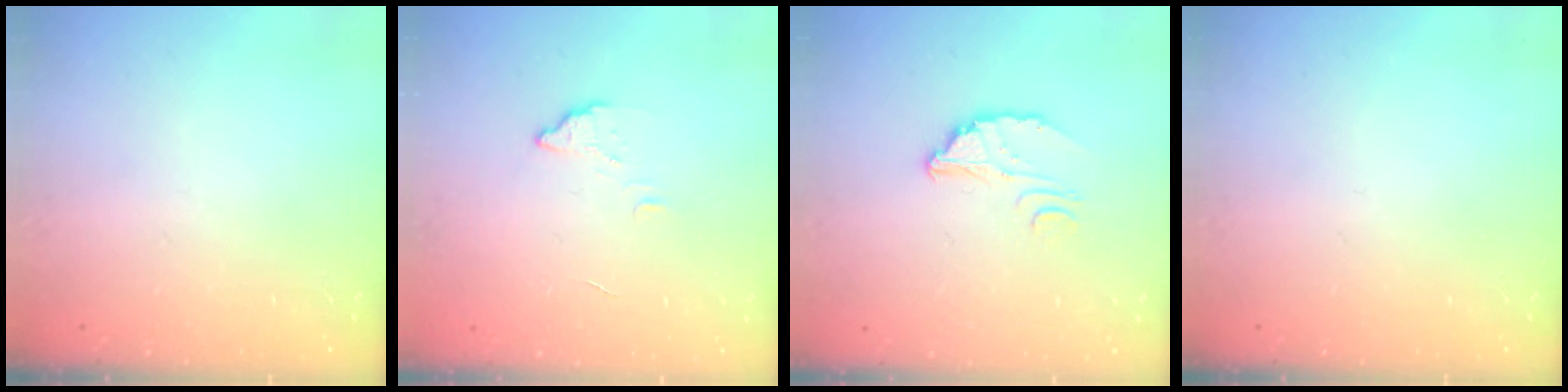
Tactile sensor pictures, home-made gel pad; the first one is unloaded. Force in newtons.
{"total": 2.7, "press": 2.7, "slide": 0.2}
{"total": 3.2, "press": 3.2, "slide": 0.2}
{"total": 0.0}